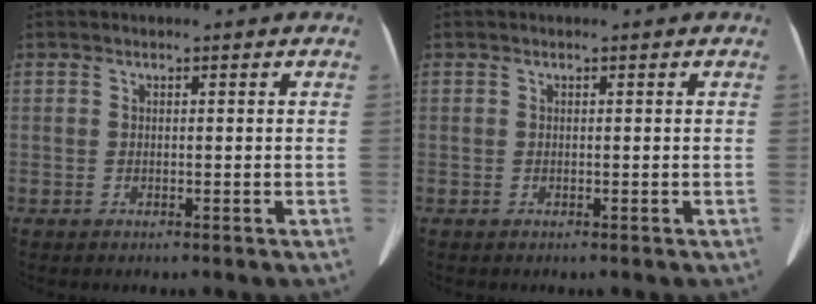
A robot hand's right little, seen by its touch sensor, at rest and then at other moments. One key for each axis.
{"total": 0.0}